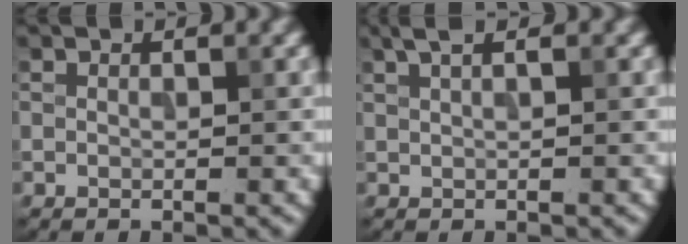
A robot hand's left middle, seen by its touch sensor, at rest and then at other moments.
{"total": 1.9, "force": [1.2, 0.6, 1.4], "torque": [-0.020, 0.000, 0.017]}